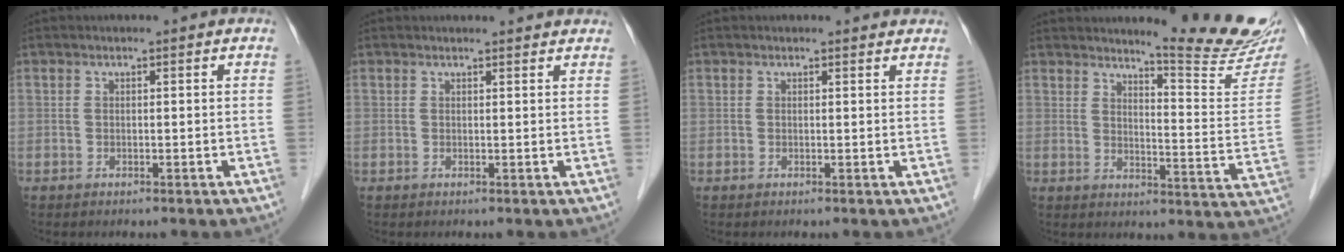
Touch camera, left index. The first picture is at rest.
{"total": 4.6, "force": [4.4, 0.7, 0.9], "torque": [-0.011, 0.015, 0.042]}
{"total": 1.9, "force": [1.8, 0.4, 0.1], "torque": [-0.010, -0.001, 0.011]}
{"total": 14.4, "force": [13.6, -0.9, 4.9], "torque": [-0.065, -0.097, 0.160]}